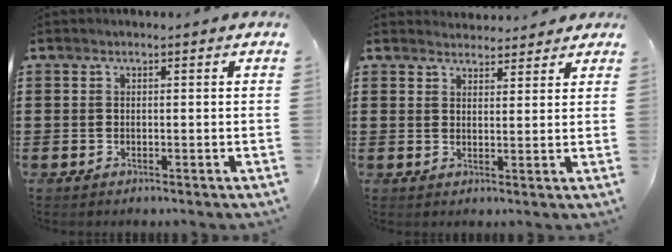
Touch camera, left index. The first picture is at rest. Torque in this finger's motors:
{"motor_torque": [2.14, 0.00, 0.06, 0.02]}